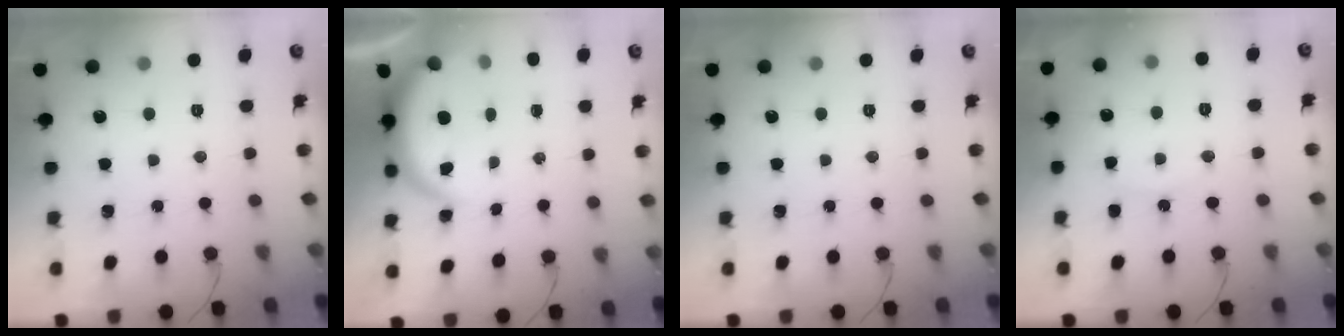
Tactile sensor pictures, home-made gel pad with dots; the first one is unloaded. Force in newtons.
{"total": 3.9, "press": 3.9, "slide": 0.1}
{"total": 0.0}
{"total": 6.8, "press": 6.8, "slide": 0.2}